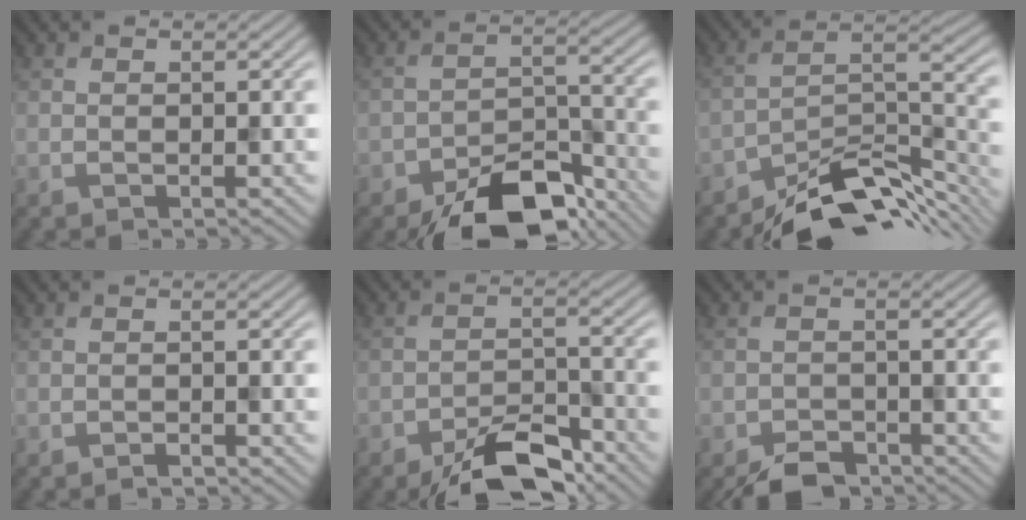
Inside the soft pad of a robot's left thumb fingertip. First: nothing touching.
{"total": 10.8, "force": [-8.0, 4.4, 5.8], "torque": [-0.079, -0.003, -0.137]}
{"total": 11.1, "force": [-8.6, 3.6, 6.0], "torque": [-0.084, -0.002, -0.157]}
{"total": 0.8, "force": [-0.7, 0.1, 0.3], "torque": [-0.005, 0.002, -0.013]}
{"total": 7.5, "force": [-5.6, 2.5, 4.3], "torque": [-0.067, 0.004, -0.102]}
{"total": 4.1, "force": [-3.4, 1.6, 1.5], "torque": [-0.026, -0.004, -0.064]}